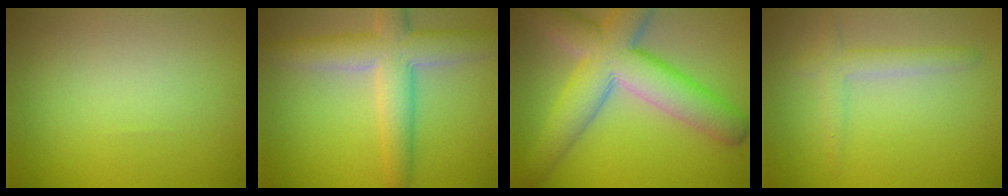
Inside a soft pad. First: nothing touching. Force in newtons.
{"total": 6.5, "press": 6.5, "slide": 0.2}
{"total": 9.6, "press": 9.6, "slide": 0.8}
{"total": 2.1, "press": 2.1, "slide": 0.1}